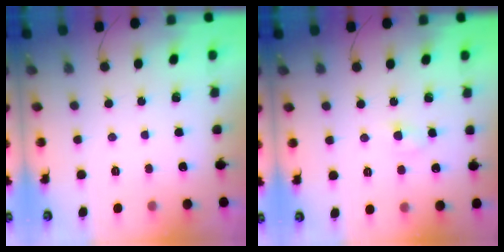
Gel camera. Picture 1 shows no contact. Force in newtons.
{"total": 2.8, "press": 2.6, "slide": 1.0}